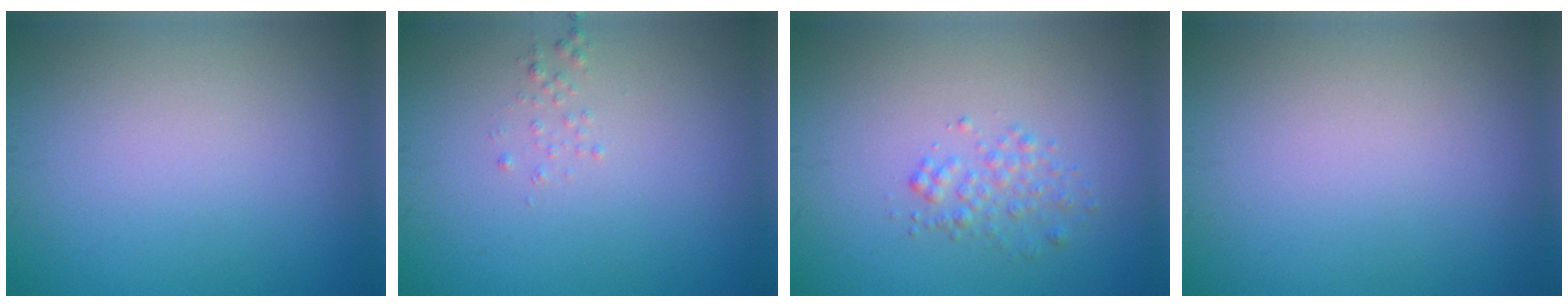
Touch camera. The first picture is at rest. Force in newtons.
{"total": 0.7, "press": 0.6, "slide": 0.1}
{"total": 1.6, "press": 1.6, "slide": 0.1}
{"total": 0.0}